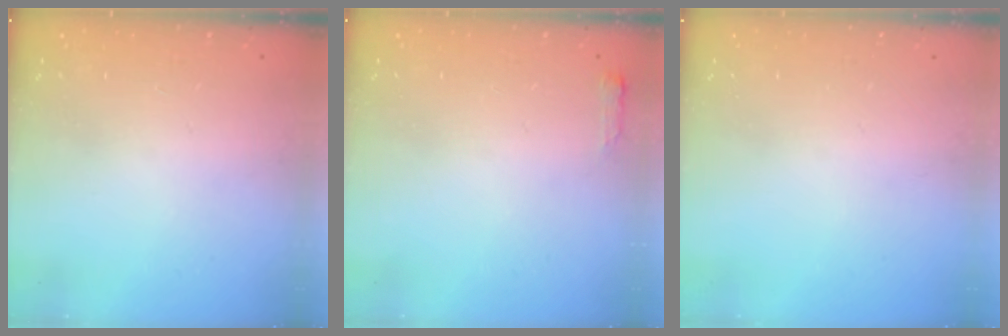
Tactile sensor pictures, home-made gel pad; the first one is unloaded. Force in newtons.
{"total": 2.7, "press": 2.6, "slide": 0.5}
{"total": 0.0}